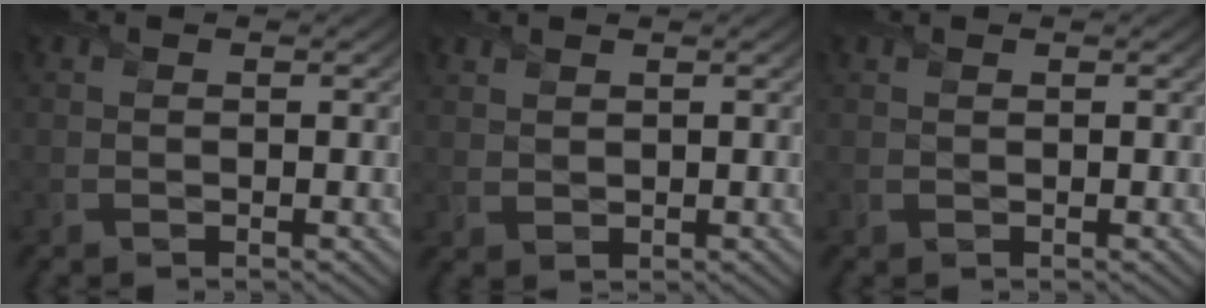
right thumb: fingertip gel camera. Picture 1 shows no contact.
{"total": 1.8, "force": [1.3, 1.0, 0.6], "torque": [-0.017, 0.000, 0.033]}
{"total": 0.7, "force": [0.5, 0.4, 0.0], "torque": [-0.002, -0.002, 0.013]}